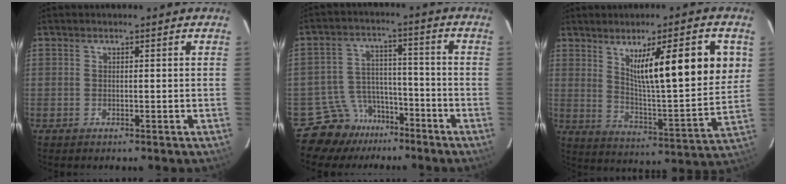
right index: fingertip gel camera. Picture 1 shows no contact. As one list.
[{"total": 8.6, "force": [-6.3, 5.8, -0.1], "torque": [-0.001, 0.047, -0.100]}, {"total": 18.0, "force": [6.6, 1.9, 16.7], "torque": [-0.238, -0.008, 0.106]}]